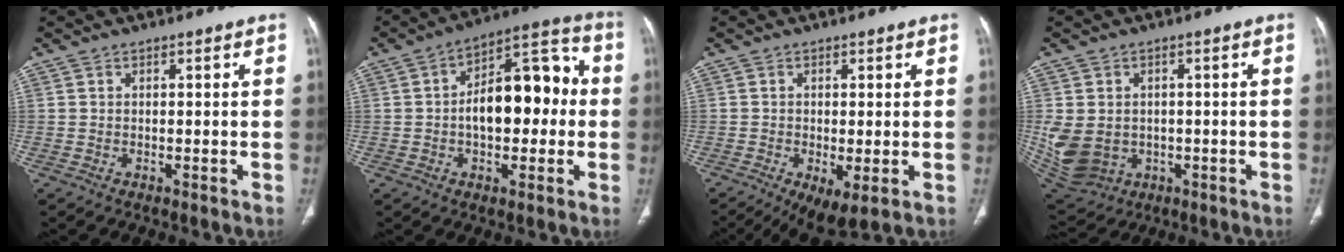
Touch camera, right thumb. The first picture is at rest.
{"total": 16.0, "force": [-0.2, 8.8, 13.3], "torque": [-0.167, 0.044, -0.010]}
{"total": 8.1, "force": [-3.1, 3.3, 6.7], "torque": [-0.119, -0.015, -0.046]}
{"total": 13.2, "force": [-1.7, 10.8, 7.5], "torque": [-0.172, -0.003, -0.003]}